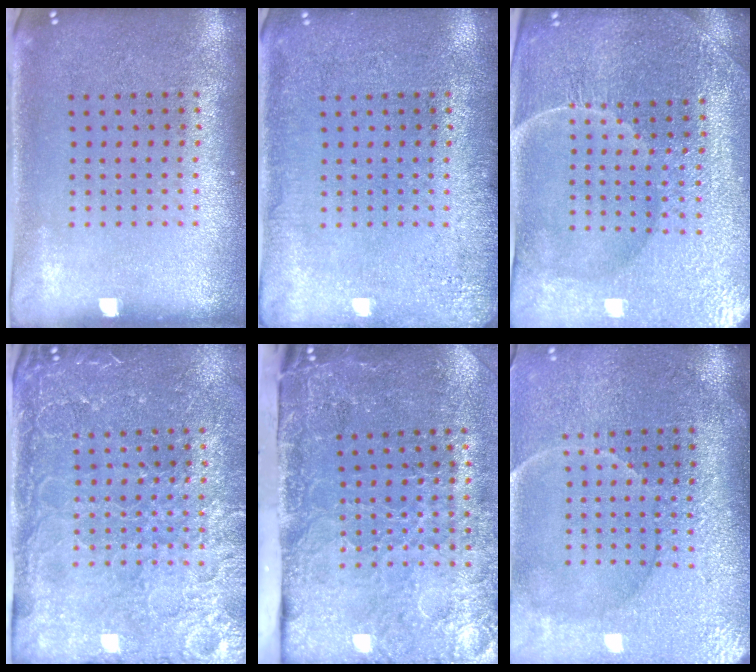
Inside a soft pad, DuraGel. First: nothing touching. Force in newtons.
{"total": 2.3, "press": 2.2, "slide": 0.3}
{"total": 5.1, "press": 4.9, "slide": 1.5}
{"total": 4.2, "press": 4.0, "slide": 1.5}
{"total": 4.9, "press": 3.7, "slide": 3.3}
{"total": 4.1, "press": 3.7, "slide": 1.7}